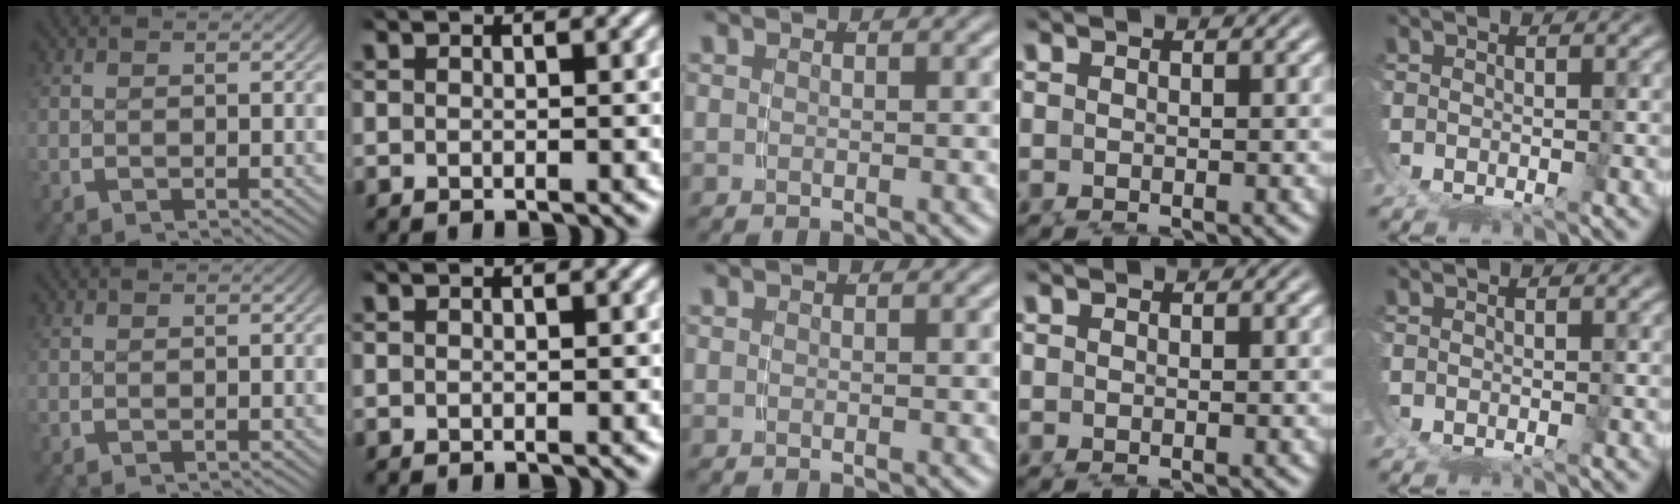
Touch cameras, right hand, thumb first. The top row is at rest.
{}